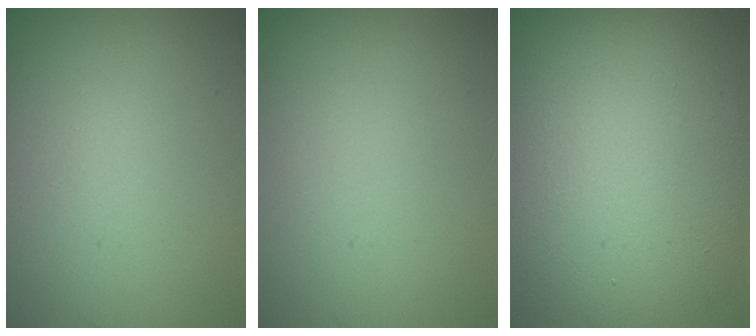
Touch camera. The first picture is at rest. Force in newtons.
{"total": 0.0}
{"total": 14.0, "press": 14.0, "slide": 0.8}